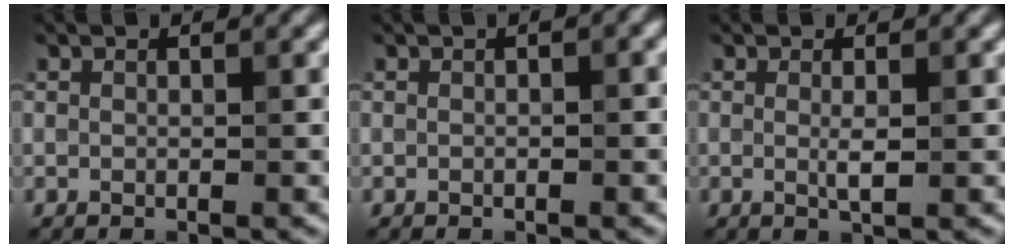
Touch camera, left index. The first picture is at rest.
{"total": 1.1, "force": [0.0, 0.3, 1.1], "torque": [-0.018, 0.001, -0.001]}
{"total": 1.4, "force": [0.0, 0.2, 1.3], "torque": [-0.026, -0.002, -0.001]}